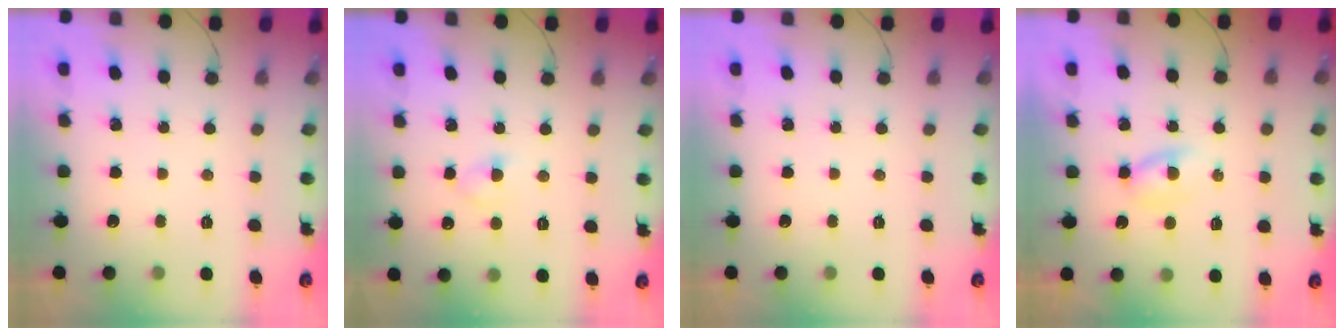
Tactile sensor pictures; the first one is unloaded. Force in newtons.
{"total": 3.2, "press": 3.0, "slide": 1.2}
{"total": 0.0}
{"total": 2.8, "press": 2.5, "slide": 1.1}